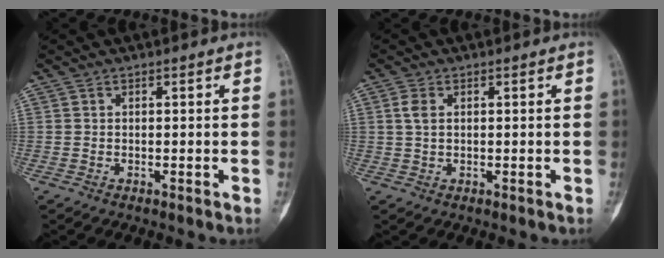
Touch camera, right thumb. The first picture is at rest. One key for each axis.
{"total": 2.3, "fx": 0.8, "fy": 1.4, "fz": 1.7, "tx": -0.040, "ty": 0.003, "tz": 0.016}